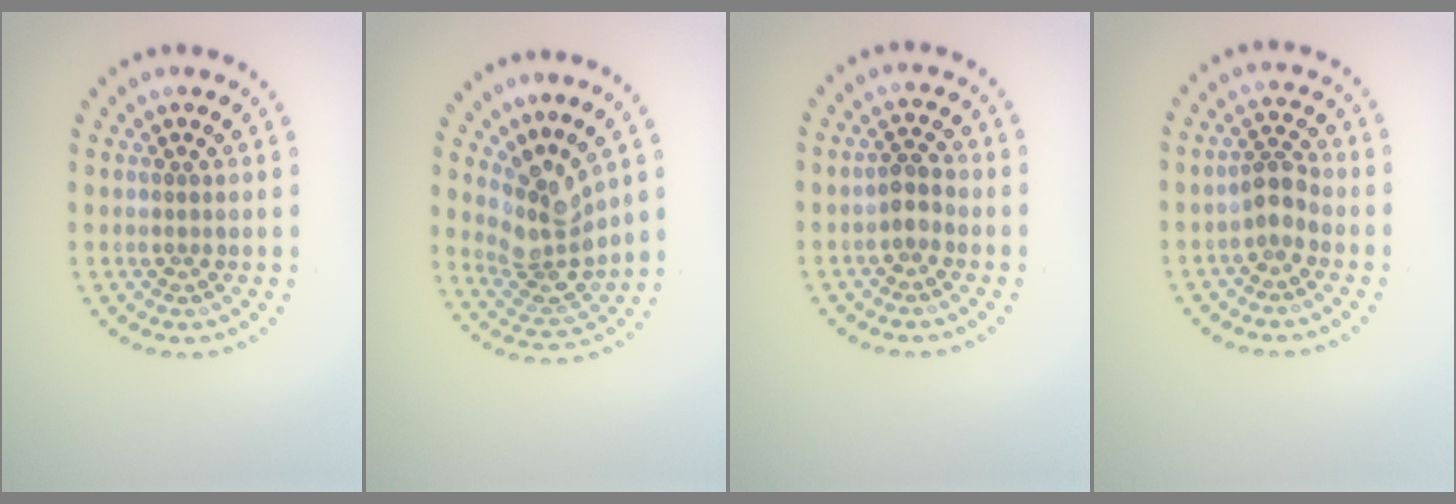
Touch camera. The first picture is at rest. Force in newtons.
{"total": 3.8, "press": 3.1, "slide": 2.3}
{"total": 1.6, "press": 1.4, "slide": 0.7}
{"total": 2.0, "press": 1.6, "slide": 1.3}